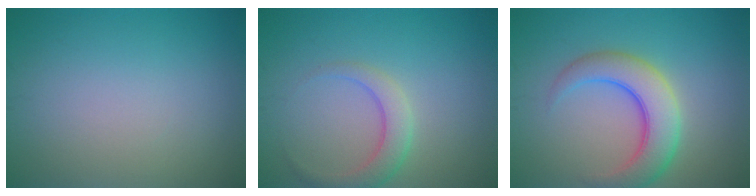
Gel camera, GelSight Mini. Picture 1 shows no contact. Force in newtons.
{"total": 2.9, "press": 2.9, "slide": 0.1}
{"total": 5.9, "press": 5.9, "slide": 0.3}